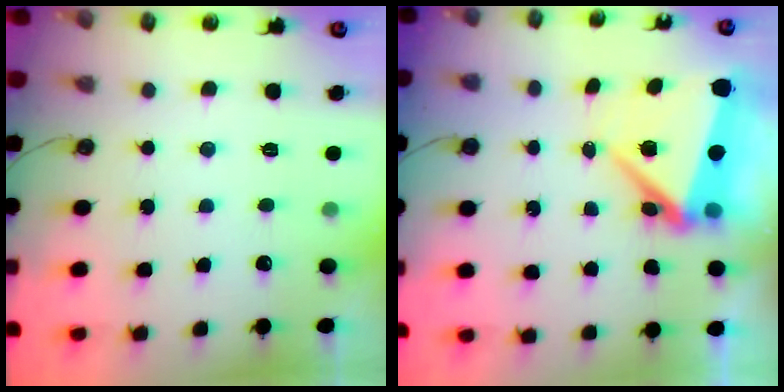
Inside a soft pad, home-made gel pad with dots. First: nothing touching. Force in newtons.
{"total": 10.3, "press": 9.3, "slide": 4.3}